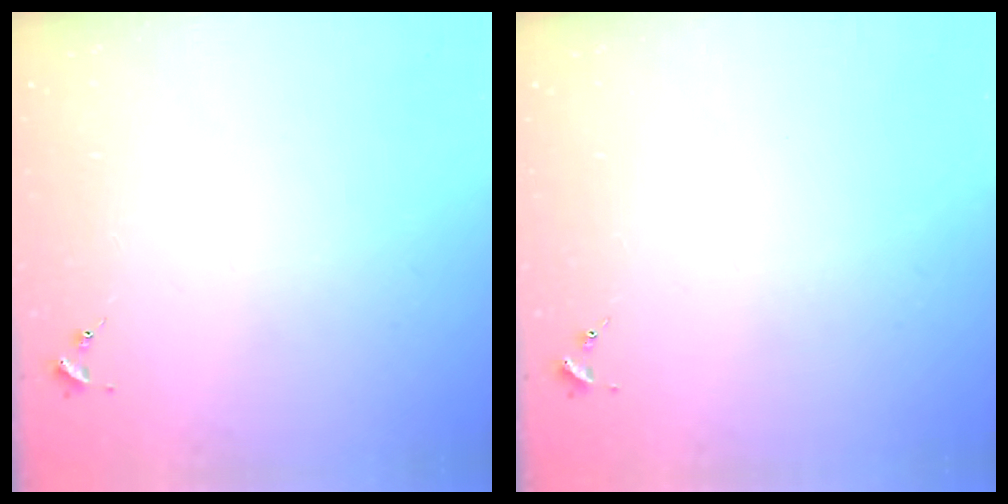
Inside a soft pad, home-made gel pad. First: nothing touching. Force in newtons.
{"total": 0.0}